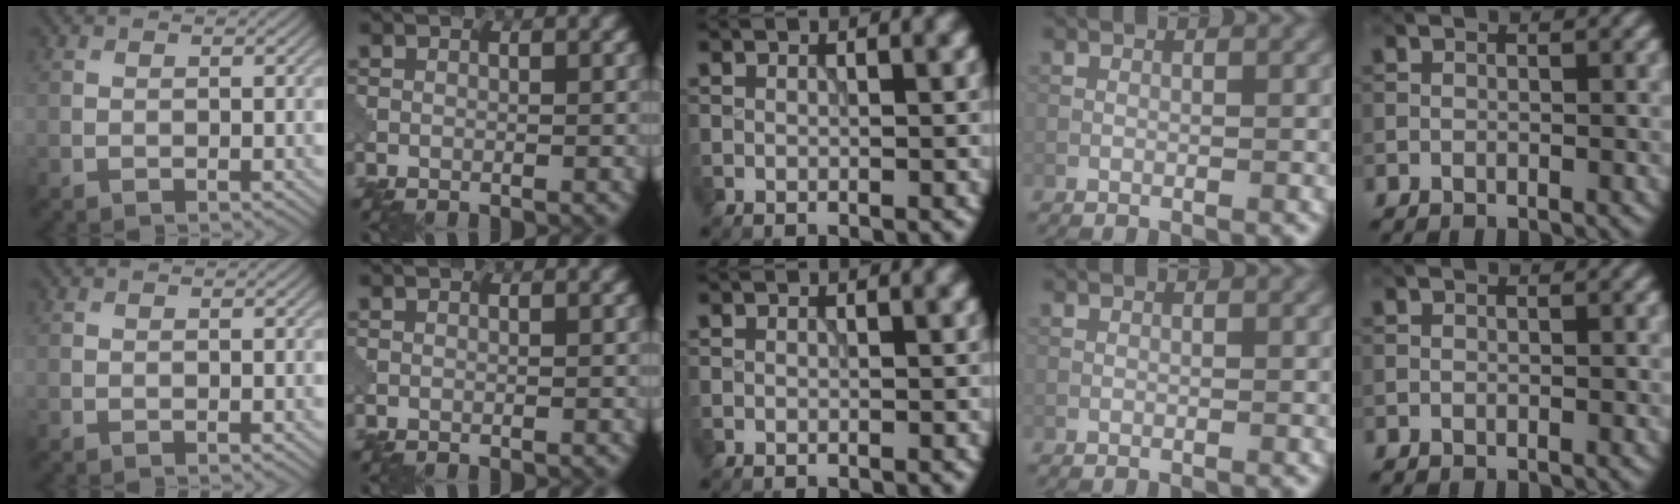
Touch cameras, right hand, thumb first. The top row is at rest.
{}